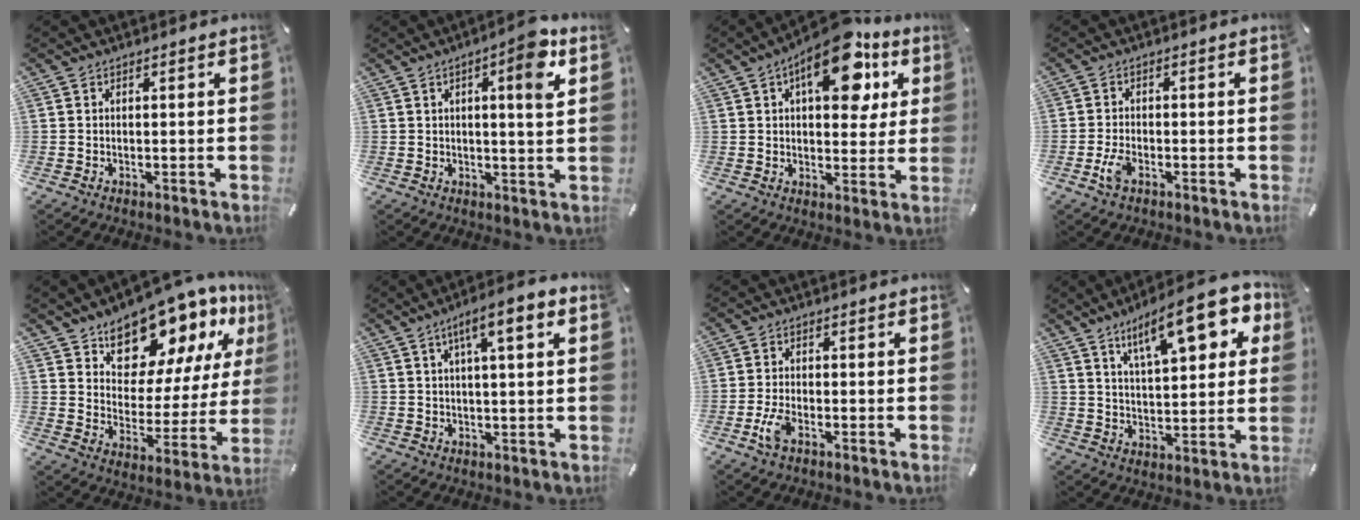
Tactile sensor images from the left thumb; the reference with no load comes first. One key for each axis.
{"total": 8.3, "fx": 3.2, "fy": 1.4, "fz": 7.5, "tx": -0.102, "ty": -0.013, "tz": 0.041}
{"total": 15.7, "fx": 7.6, "fy": 7.7, "fz": 11.3, "tx": -0.150, "ty": -0.028, "tz": 0.124}
{"total": 3.9, "fx": -1.8, "fy": 1.9, "fz": 2.9, "tx": -0.074, "ty": -0.001, "tz": -0.038}
{"total": 14.9, "fx": 12.6, "fy": 7.1, "fz": 3.6, "tx": -0.060, "ty": -0.126, "tz": 0.219}
{"total": 7.5, "fx": 3.2, "fy": 1.4, "fz": 6.6, "tx": -0.109, "ty": -0.008, "tz": 0.047}
{"total": 4.4, "fx": -2.0, "fy": 1.9, "fz": 3.5, "tx": -0.082, "ty": 0.001, "tz": -0.041}
{"total": 17.1, "fx": 9.2, "fy": 6.4, "fz": 12.9, "tx": -0.188, "ty": -0.035, "tz": 0.146}